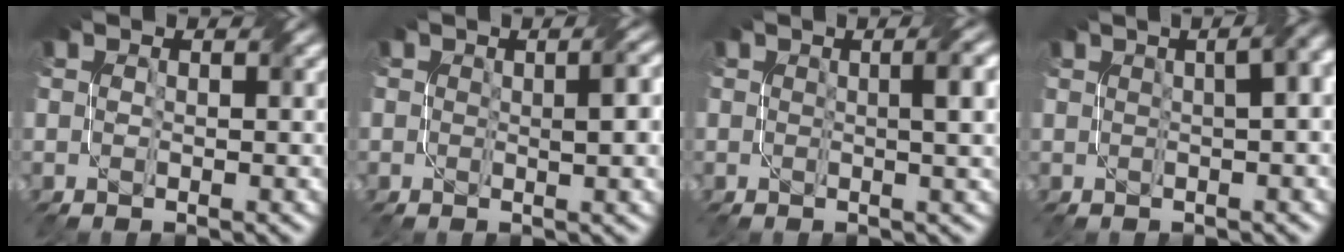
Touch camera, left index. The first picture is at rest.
{"total": 2.2, "force": [0.0, 0.4, 2.1], "torque": [-0.023, 0.007, 0.002]}
{"total": 3.3, "force": [0.4, 0.9, 3.1], "torque": [-0.029, 0.016, 0.005]}
{"total": 12.5, "force": [3.5, 6.6, 10.1], "torque": [-0.020, 0.070, 0.002]}